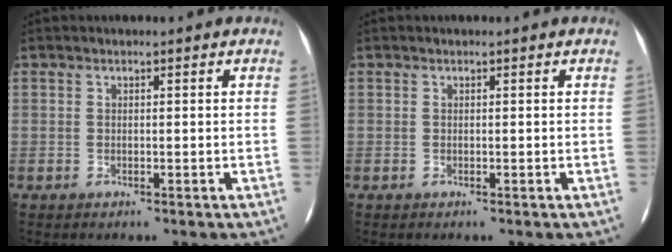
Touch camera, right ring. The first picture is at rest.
{"total": 0.0}